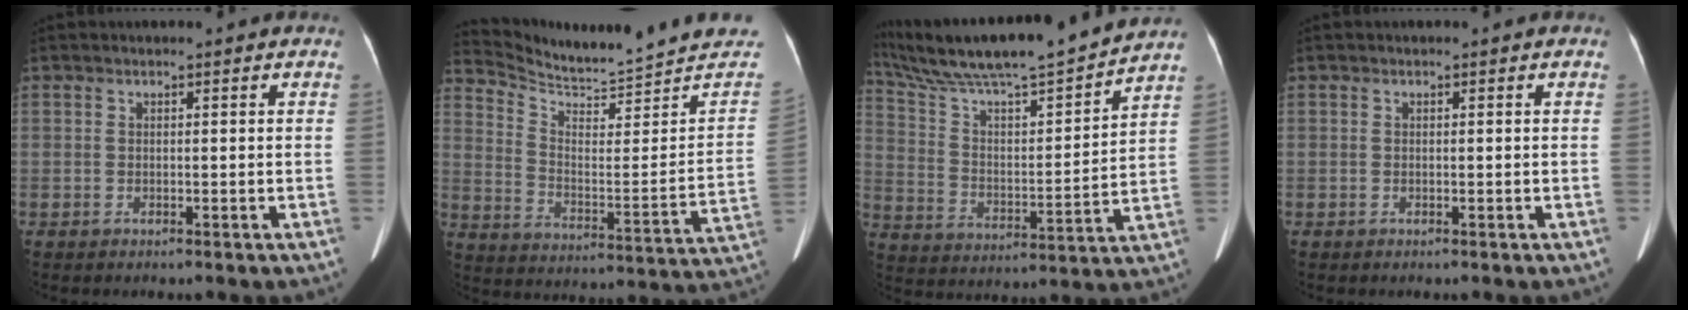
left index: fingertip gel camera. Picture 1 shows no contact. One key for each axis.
{"total": 20.5, "fx": 19.9, "fy": 0.7, "fz": 5.1, "tx": -0.092, "ty": -0.105, "tz": 0.273}
{"total": 21.3, "fx": 18.7, "fy": 0.7, "fz": 10.1, "tx": -0.180, "ty": 0.011, "tz": 0.308}
{"total": 0.0}